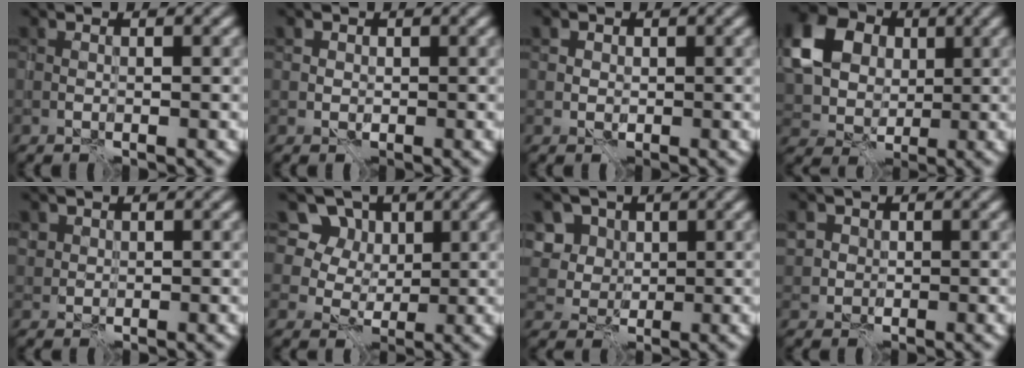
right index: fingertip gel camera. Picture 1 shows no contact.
{"total": 1.0, "force": [0.3, 1.0, 0.1], "torque": [0.002, 0.001, 0.006]}
{"total": 1.3, "force": [0.4, 1.2, 0.2], "torque": [0.001, 0.002, 0.007]}
{"total": 10.9, "force": [2.5, 9.0, 5.6], "torque": [-0.137, 0.024, 0.034]}
{"total": 1.2, "force": [0.7, 1.0, -0.1], "torque": [0.000, -0.002, 0.015]}
{"total": 10.4, "force": [5.5, 7.8, 4.0], "torque": [-0.089, 0.004, 0.092]}
{"total": 7.6, "force": [3.2, 6.2, 3.0], "torque": [-0.065, 0.015, 0.043]}
{"total": 2.2, "force": [0.6, 2.1, 0.5], "torque": [-0.012, -0.002, 0.012]}